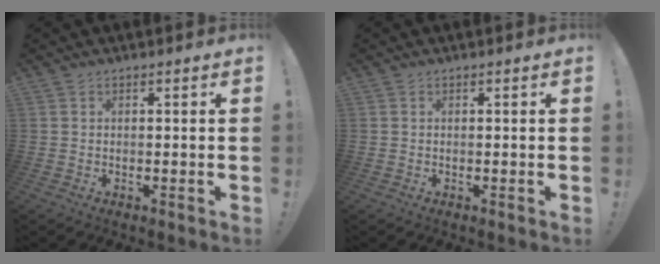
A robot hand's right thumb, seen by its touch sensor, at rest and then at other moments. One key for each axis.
{"total": 0.0}